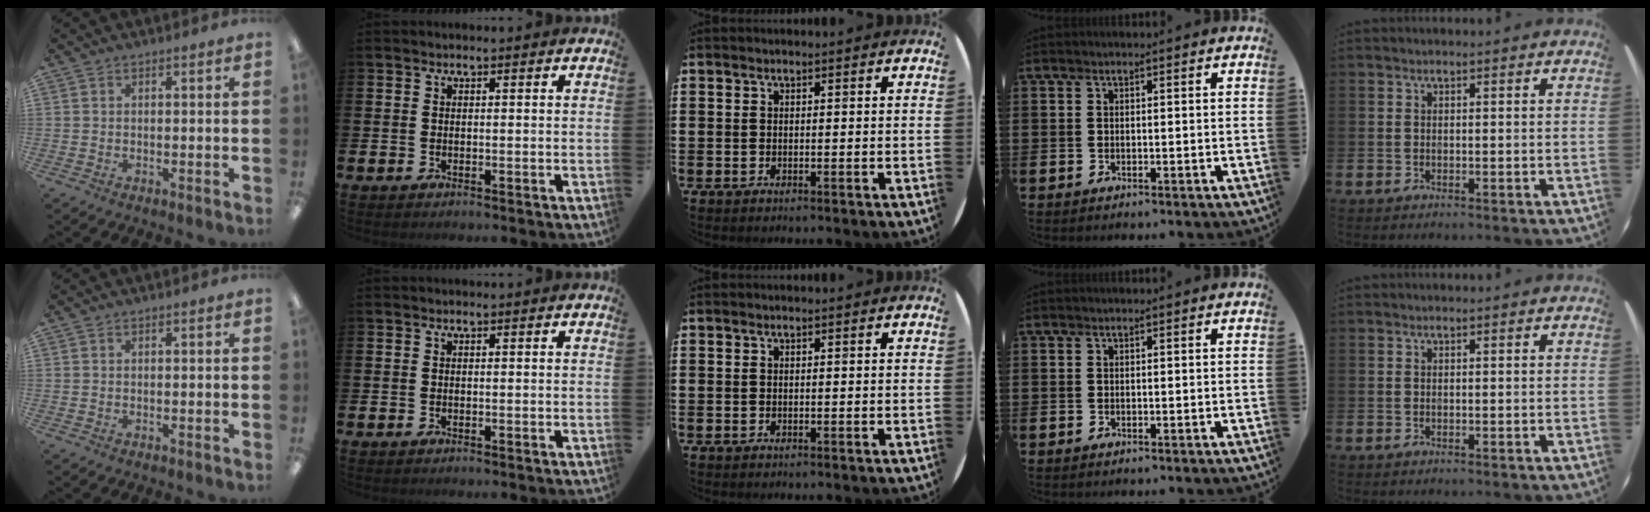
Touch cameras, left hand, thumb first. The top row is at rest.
{}